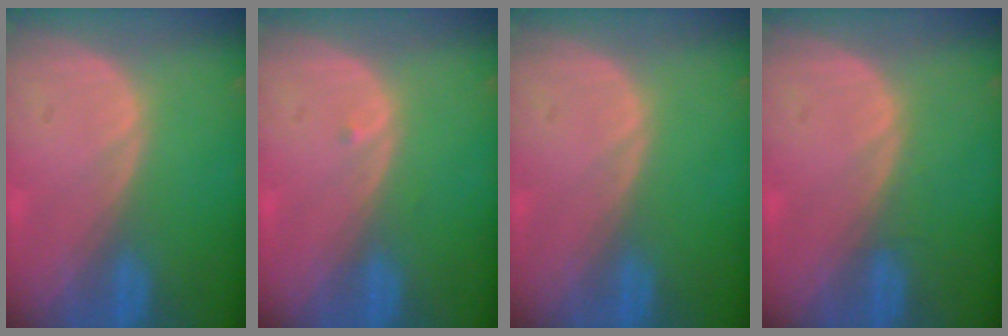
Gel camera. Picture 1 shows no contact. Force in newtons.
{"total": 0.5, "press": 0.4, "slide": 0.3}
{"total": 0.0}
{"total": 0.6, "press": 0.6, "slide": 0.2}